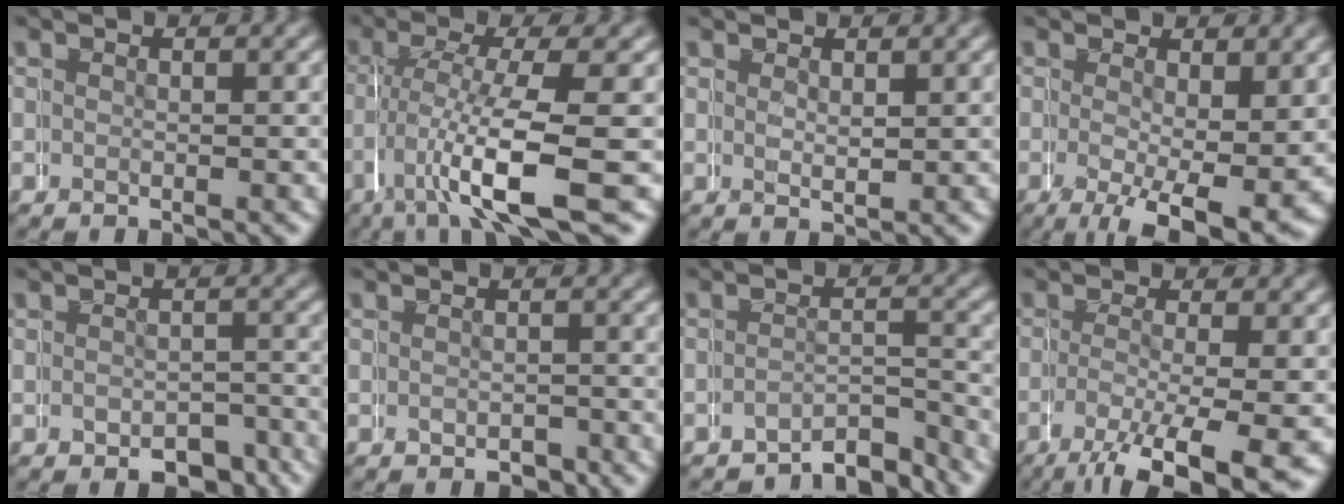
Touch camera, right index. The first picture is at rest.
{"total": 6.8, "force": [-2.5, 1.5, 6.1], "torque": [-0.120, -0.013, -0.031]}
{"total": 1.3, "force": [1.3, 0.0, 0.0], "torque": [0.006, -0.001, 0.026]}
{"total": 4.7, "force": [-0.9, 1.2, 4.5], "torque": [-0.064, -0.020, -0.004]}
{"total": 3.9, "force": [-2.9, 2.3, 1.1], "torque": [-0.008, -0.004, -0.045]}
{"total": 1.4, "force": [-1.0, 0.9, -0.1], "torque": [0.008, 0.001, -0.021]}
{"total": 4.1, "force": [-4.0, 0.8, 0.1], "torque": [0.010, -0.010, -0.064]}
{"total": 3.8, "force": [-2.0, 0.5, 3.3], "torque": [-0.064, -0.019, -0.024]}